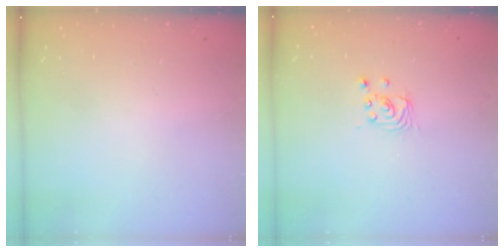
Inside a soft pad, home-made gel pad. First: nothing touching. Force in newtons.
{"total": 2.4, "press": 2.4, "slide": 0.2}